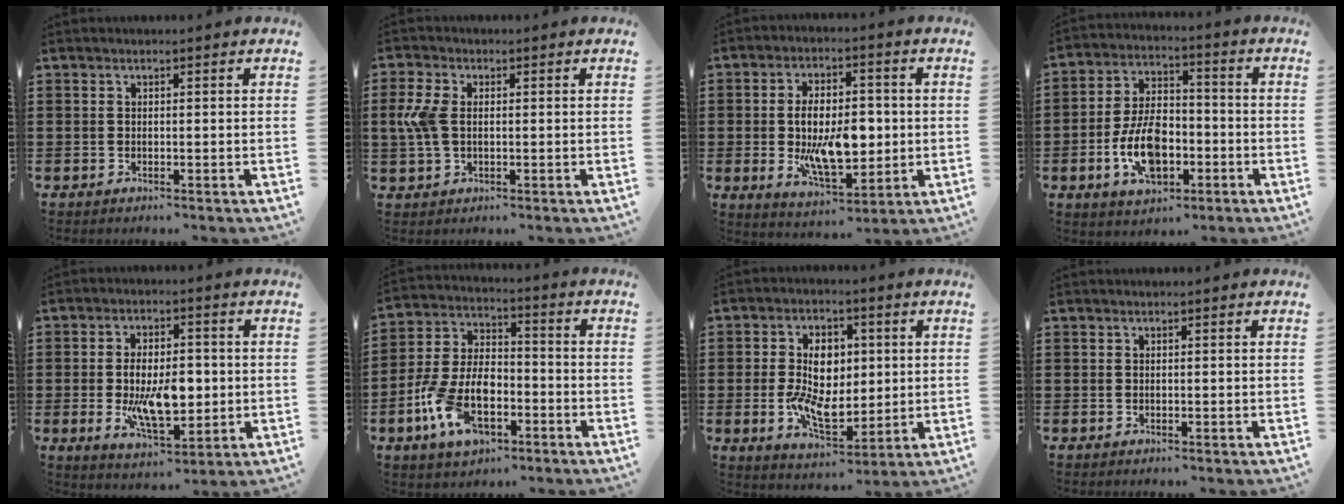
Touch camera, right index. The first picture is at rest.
{"total": 5.4, "force": [0.2, 3.2, 4.4], "torque": [-0.124, -0.002, -0.008]}
{"total": 10.7, "force": [-0.6, 5.3, 9.2], "torque": [-0.157, -0.006, -0.017]}
{"total": 9.9, "force": [-3.1, 5.7, 7.5], "torque": [-0.157, 0.002, -0.060]}
{"total": 9.6, "force": [-0.9, 4.7, 8.3], "torque": [-0.146, -0.006, -0.022]}
{"total": 10.5, "force": [-4.2, 6.2, 7.4], "torque": [-0.179, 0.006, -0.078]}
{"total": 9.2, "force": [0.3, 5.7, 7.3], "torque": [-0.143, 0.005, 0.001]}
{"total": 0.0}